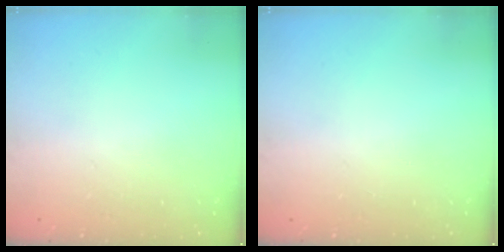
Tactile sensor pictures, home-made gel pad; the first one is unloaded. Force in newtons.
{"total": 0.0}